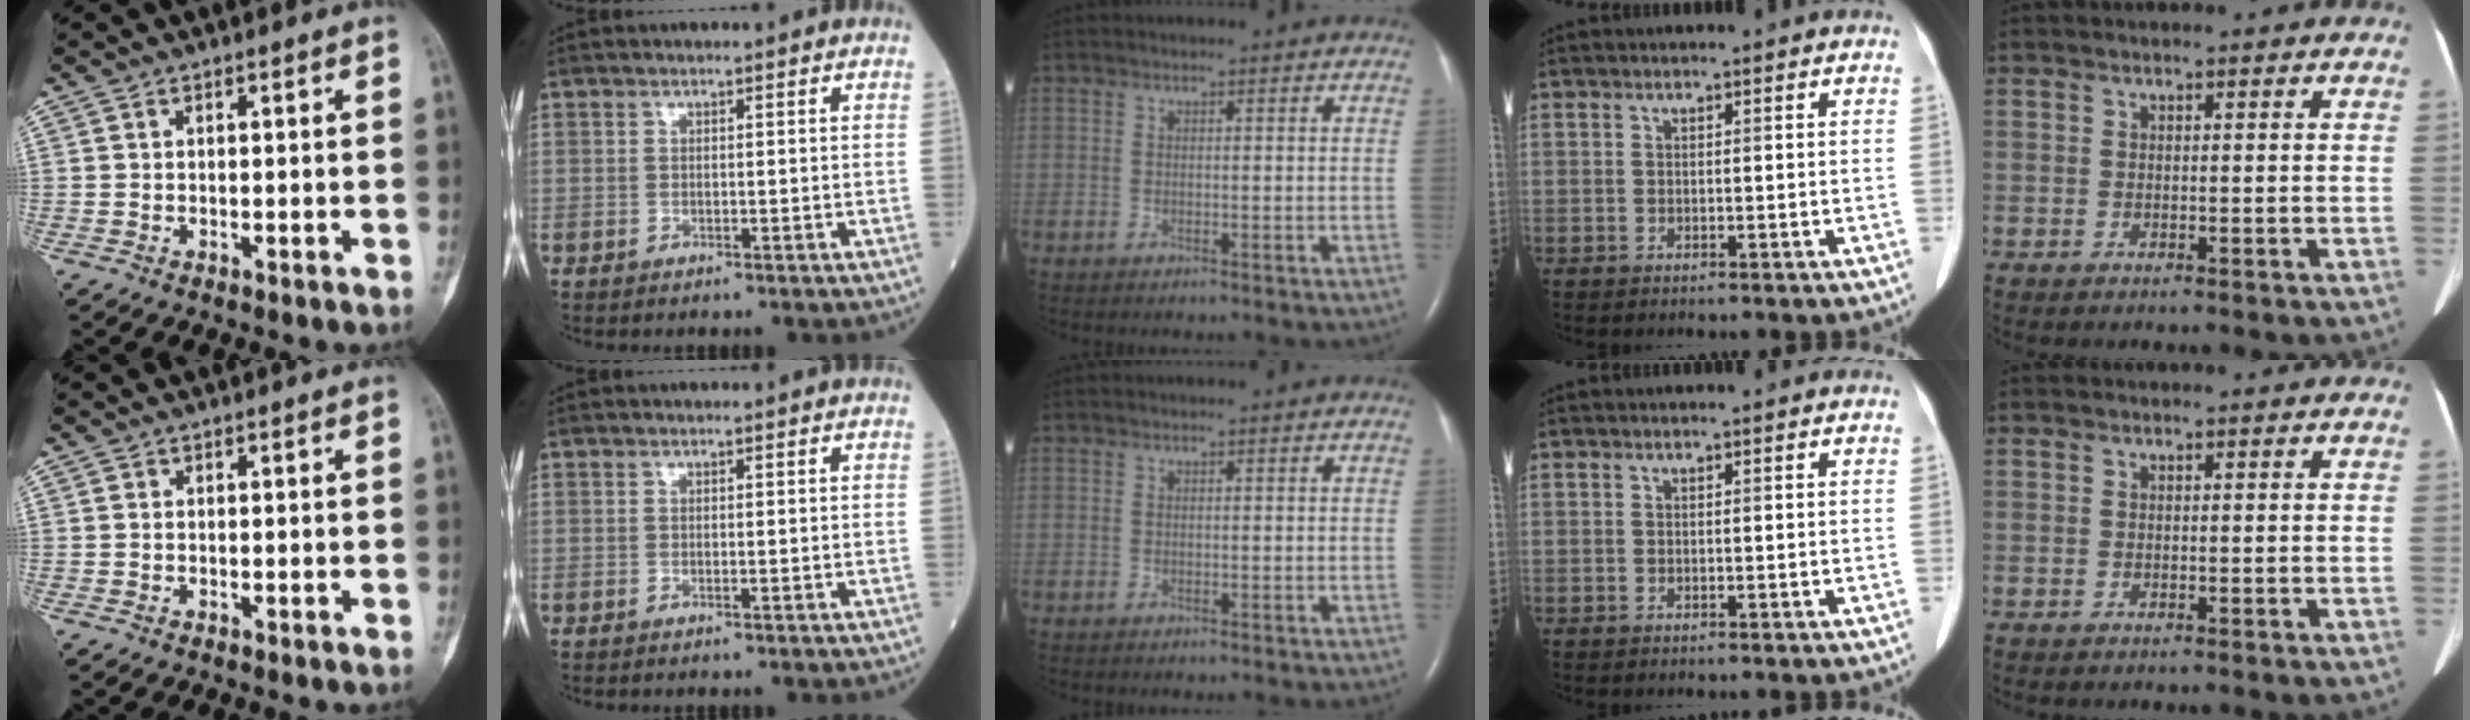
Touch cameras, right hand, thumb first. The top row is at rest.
{}